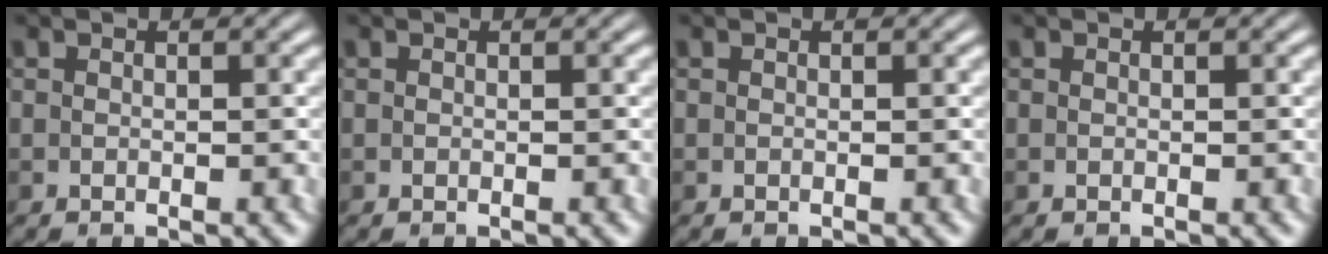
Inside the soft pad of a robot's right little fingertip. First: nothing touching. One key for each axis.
{"total": 0.0}
{"total": 0.0}
{"total": 0.0}